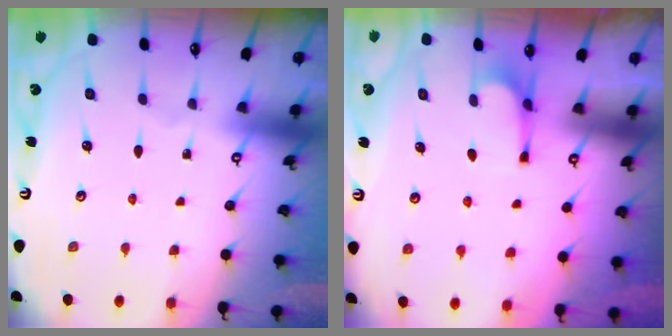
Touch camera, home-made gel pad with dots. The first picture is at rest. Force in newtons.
{"total": 2.2, "press": 2.2, "slide": 0.5}